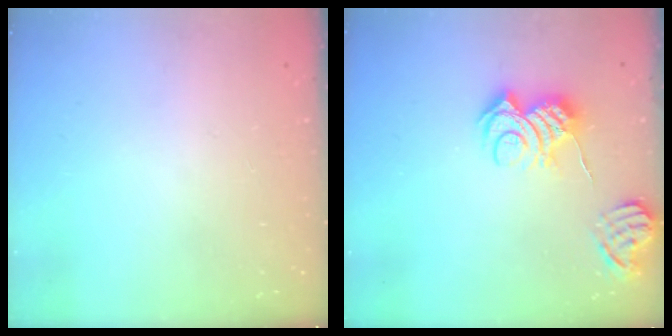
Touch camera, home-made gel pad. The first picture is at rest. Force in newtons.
{"total": 9.1, "press": 9.0, "slide": 1.0}